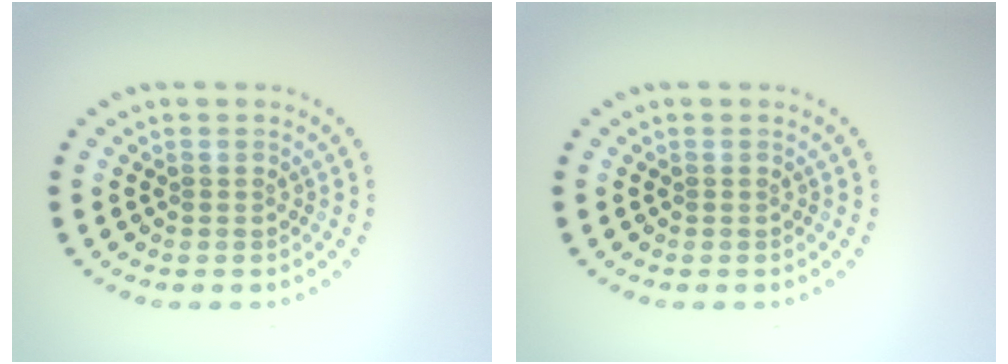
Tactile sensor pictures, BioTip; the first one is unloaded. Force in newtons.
{"total": 0.0}